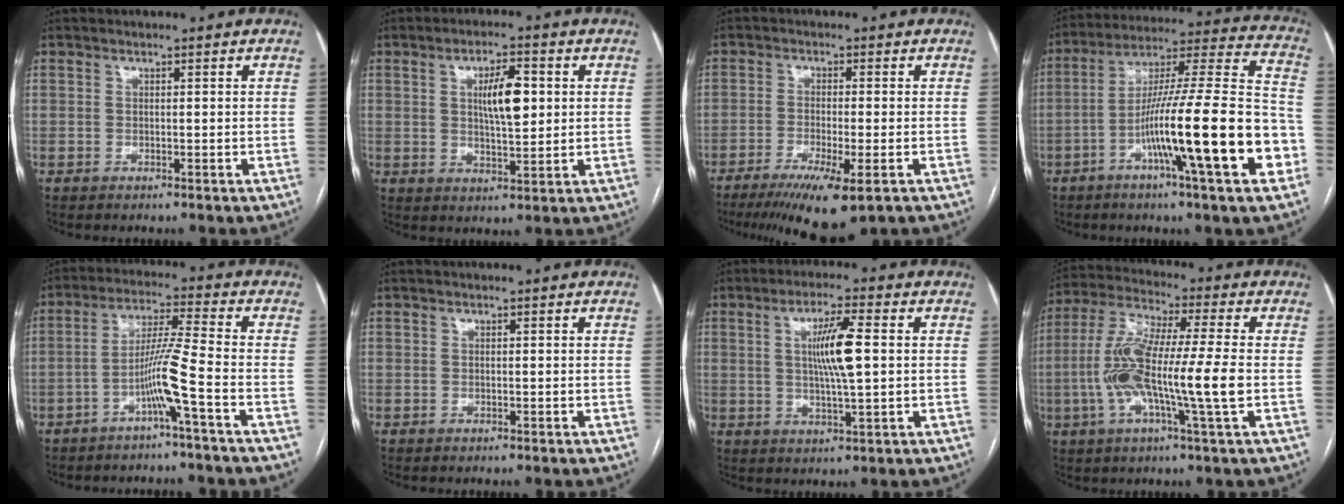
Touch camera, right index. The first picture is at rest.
{"total": 7.2, "force": [1.5, 2.0, 6.8], "torque": [-0.116, 0.006, 0.029]}
{"total": 10.9, "force": [-6.9, 1.4, 8.3], "torque": [-0.131, -0.028, -0.105]}
{"total": 22.8, "force": [-7.9, 0.6, 21.4], "torque": [-0.310, -0.004, -0.130]}
{"total": 7.1, "force": [-3.1, -1.6, 6.2], "torque": [-0.122, 0.010, -0.061]}
{"total": 0.0}
{"total": 7.9, "force": [1.1, 0.5, 7.8], "torque": [-0.144, 0.000, 0.019]}
{"total": 14.5, "force": [-2.1, 0.4, 14.4], "torque": [-0.284, 0.004, -0.047]}